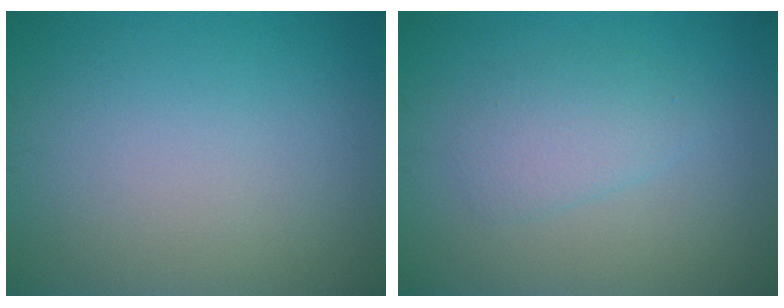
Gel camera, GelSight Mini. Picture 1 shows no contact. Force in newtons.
{"total": 2.3, "press": 2.3, "slide": 0.2}